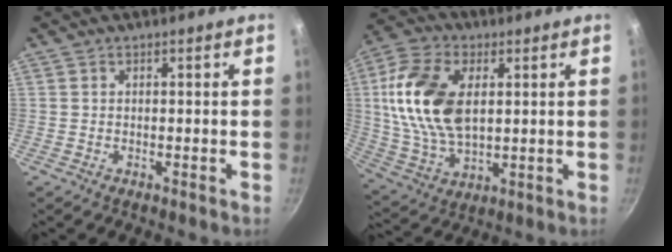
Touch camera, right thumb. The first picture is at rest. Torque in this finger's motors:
{"motor_torque": [1.20, 3.27, 1.94, -0.06, 0.55]}